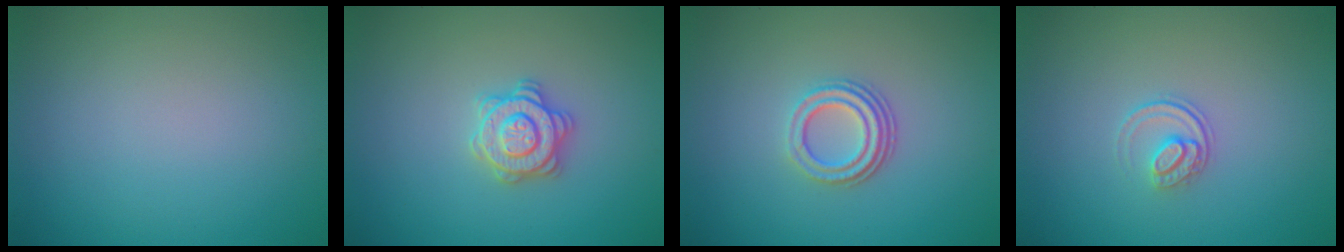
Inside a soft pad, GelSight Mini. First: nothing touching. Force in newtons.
{"total": 2.9, "press": 2.8, "slide": 0.6}
{"total": 3.1, "press": 2.2, "slide": 2.2}
{"total": 1.5, "press": 1.1, "slide": 1.1}